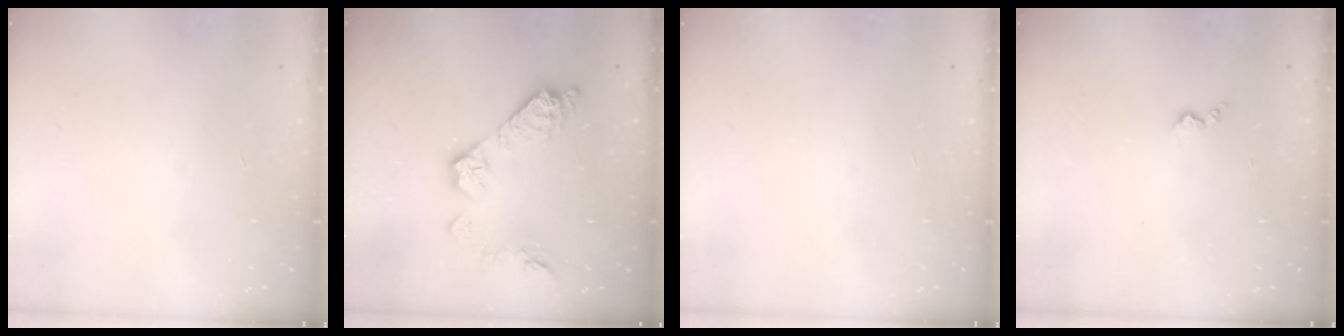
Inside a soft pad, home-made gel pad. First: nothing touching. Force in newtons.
{"total": 12.9, "press": 12.9, "slide": 0.7}
{"total": 0.0}
{"total": 2.4, "press": 2.4, "slide": 0.5}